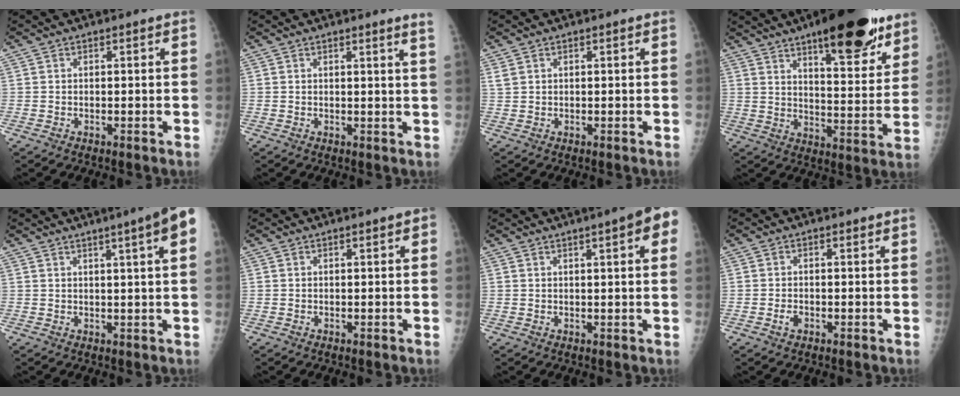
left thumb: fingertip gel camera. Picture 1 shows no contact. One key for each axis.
{"total": 3.2, "fx": 2.5, "fy": -0.9, "fz": 1.8, "tx": -0.028, "ty": -0.017, "tz": 0.020}
{"total": 1.1, "fx": 0.7, "fy": 0.8, "fz": 0.4, "tx": -0.005, "ty": 0.002, "tz": 0.016}
{"total": 21.1, "fx": 13.6, "fy": 6.6, "fz": 14.7, "tx": -0.172, "ty": -0.063, "tz": 0.200}
{"total": 9.0, "fx": 4.4, "fy": -0.1, "fz": 7.8, "tx": -0.096, "ty": 0.007, "tz": 0.047}
{"total": 0.9, "fx": 0.2, "fy": 0.3, "fz": 0.8, "tx": -0.008, "ty": 0.003, "tz": 0.001}
{"total": 8.0, "fx": 3.5, "fy": 1.4, "fz": 7.1, "tx": -0.077, "ty": 0.008, "tz": 0.037}
{"total": 1.4, "fx": -0.6, "fy": 0.9, "fz": 0.8, "tx": -0.014, "ty": 0.001, "tz": -0.011}